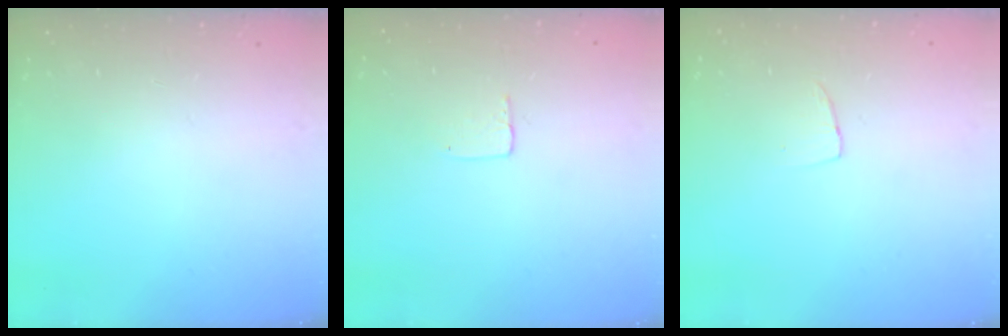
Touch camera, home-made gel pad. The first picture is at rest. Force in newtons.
{"total": 3.5, "press": 3.5, "slide": 0.2}
{"total": 2.9, "press": 2.9, "slide": 0.1}